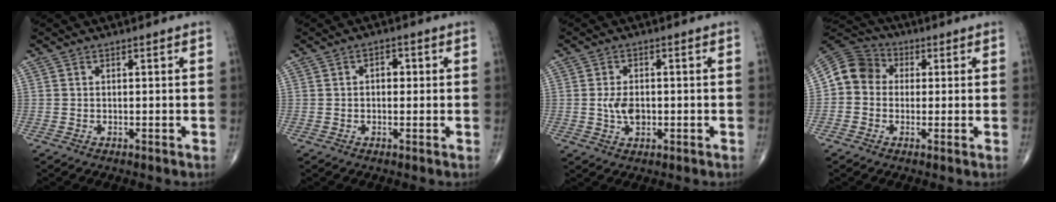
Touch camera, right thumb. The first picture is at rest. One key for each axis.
{"total": 2.5, "fx": 0.3, "fy": 1.7, "fz": 1.8, "tx": -0.014, "ty": 0.007, "tz": -0.001}
{"total": 4.2, "fx": -0.5, "fy": 2.6, "fz": 3.3, "tx": -0.055, "ty": 0.000, "tz": -0.008}
{"total": 8.4, "fx": 0.3, "fy": 7.5, "fz": 3.8, "tx": -0.053, "ty": 0.026, "tz": -0.011}